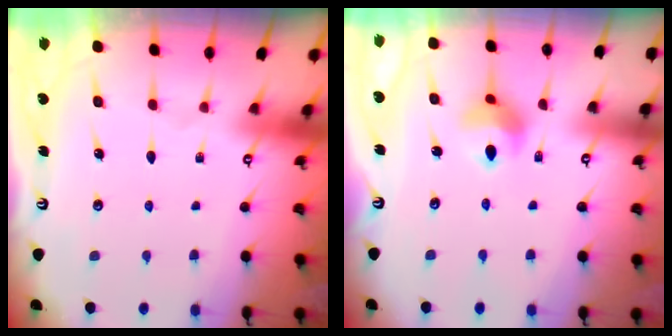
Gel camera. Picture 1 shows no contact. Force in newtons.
{"total": 8.3, "press": 8.1, "slide": 1.4}